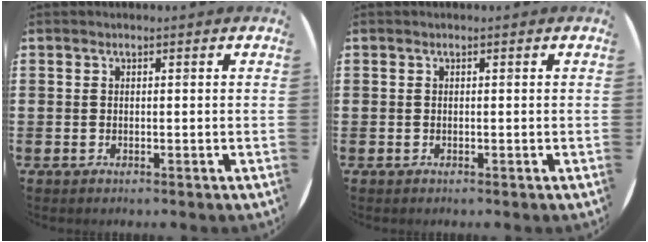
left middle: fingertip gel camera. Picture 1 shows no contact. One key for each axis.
{"total": 0.0}